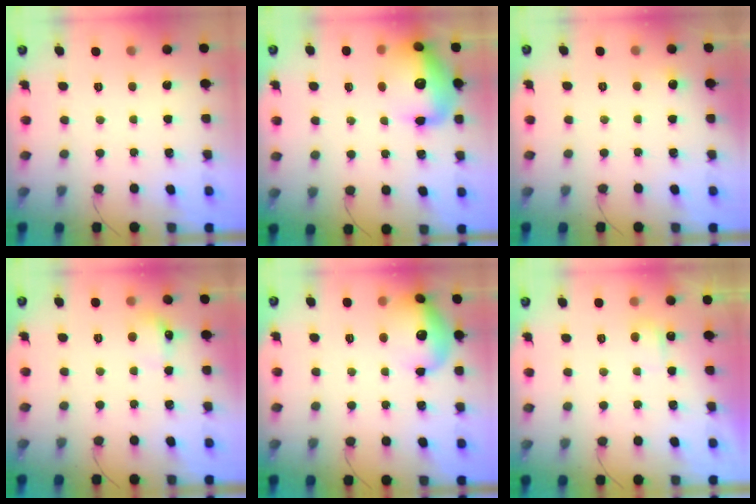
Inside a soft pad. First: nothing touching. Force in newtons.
{"total": 16.8, "press": 16.3, "slide": 3.9}
{"total": 3.0, "press": 2.8, "slide": 1.2}
{"total": 6.7, "press": 6.5, "slide": 1.6}
{"total": 15.1, "press": 15.0, "slide": 1.6}
{"total": 3.7, "press": 3.5, "slide": 1.3}